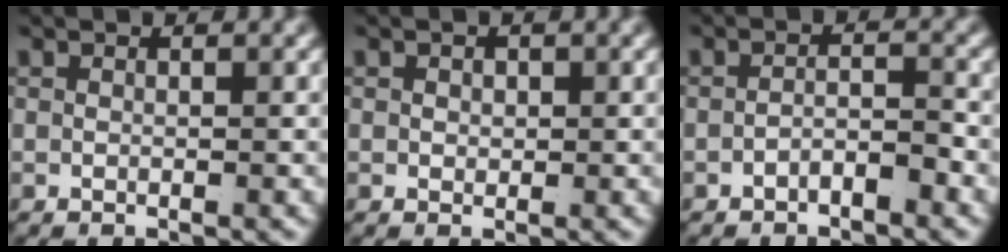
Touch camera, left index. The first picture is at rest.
{"total": 0.7, "force": [0.2, 0.5, 0.4], "torque": [-0.010, -0.009, 0.010]}
{"total": 2.0, "force": [-1.7, 0.5, 1.0], "torque": [-0.012, -0.007, -0.029]}